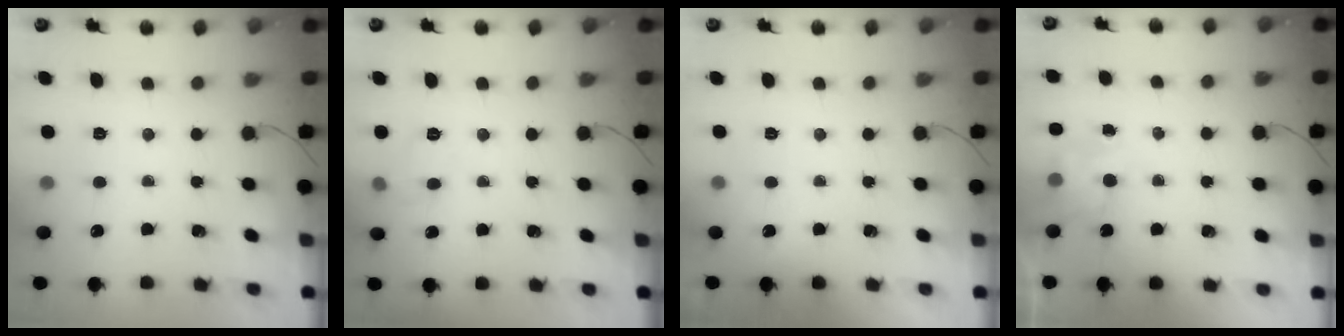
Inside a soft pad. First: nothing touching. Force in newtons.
{"total": 8.5, "press": 8.4, "slide": 1.4}
{"total": 1.9, "press": 1.9, "slide": 0.3}
{"total": 4.3, "press": 4.3, "slide": 0.7}